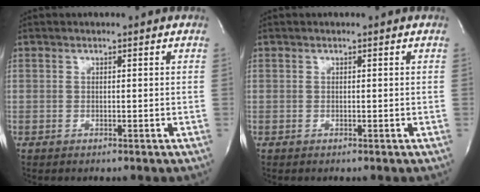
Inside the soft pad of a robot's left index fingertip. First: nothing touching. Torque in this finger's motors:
{"motor_torque": [0.00, 0.00, 0.03, 0.00]}